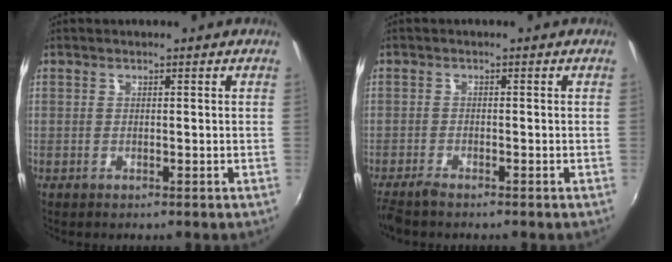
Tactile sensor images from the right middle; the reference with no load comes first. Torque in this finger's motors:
{"motor_torque": [0.10, -0.10, 0.02, 0.01]}